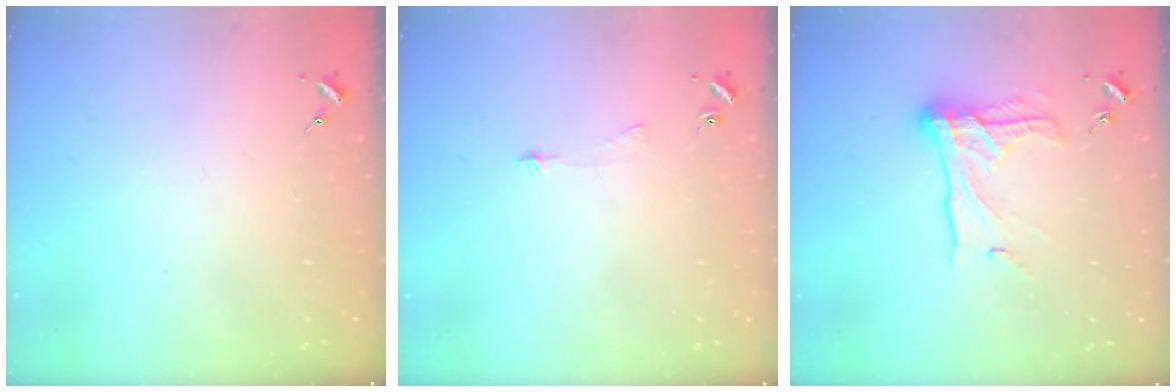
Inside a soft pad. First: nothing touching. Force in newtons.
{"total": 4.0, "press": 4.0, "slide": 0.4}
{"total": 15.8, "press": 15.8, "slide": 1.2}